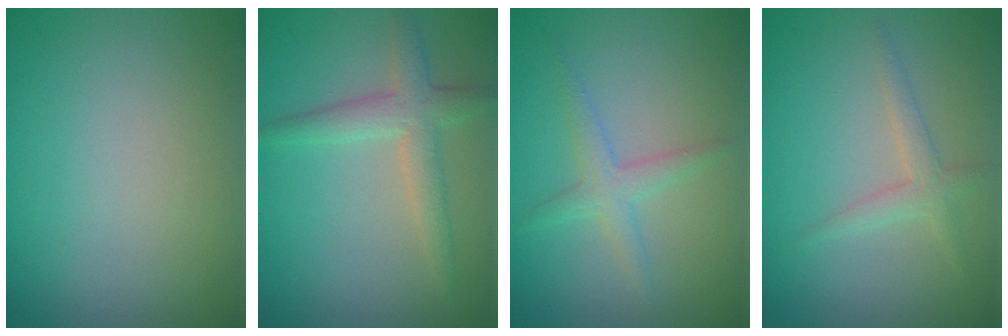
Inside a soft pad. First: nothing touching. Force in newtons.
{"total": 3.3, "press": 3.3, "slide": 0.1}
{"total": 2.1, "press": 2.1, "slide": 0.1}
{"total": 1.8, "press": 1.8, "slide": 0.0}